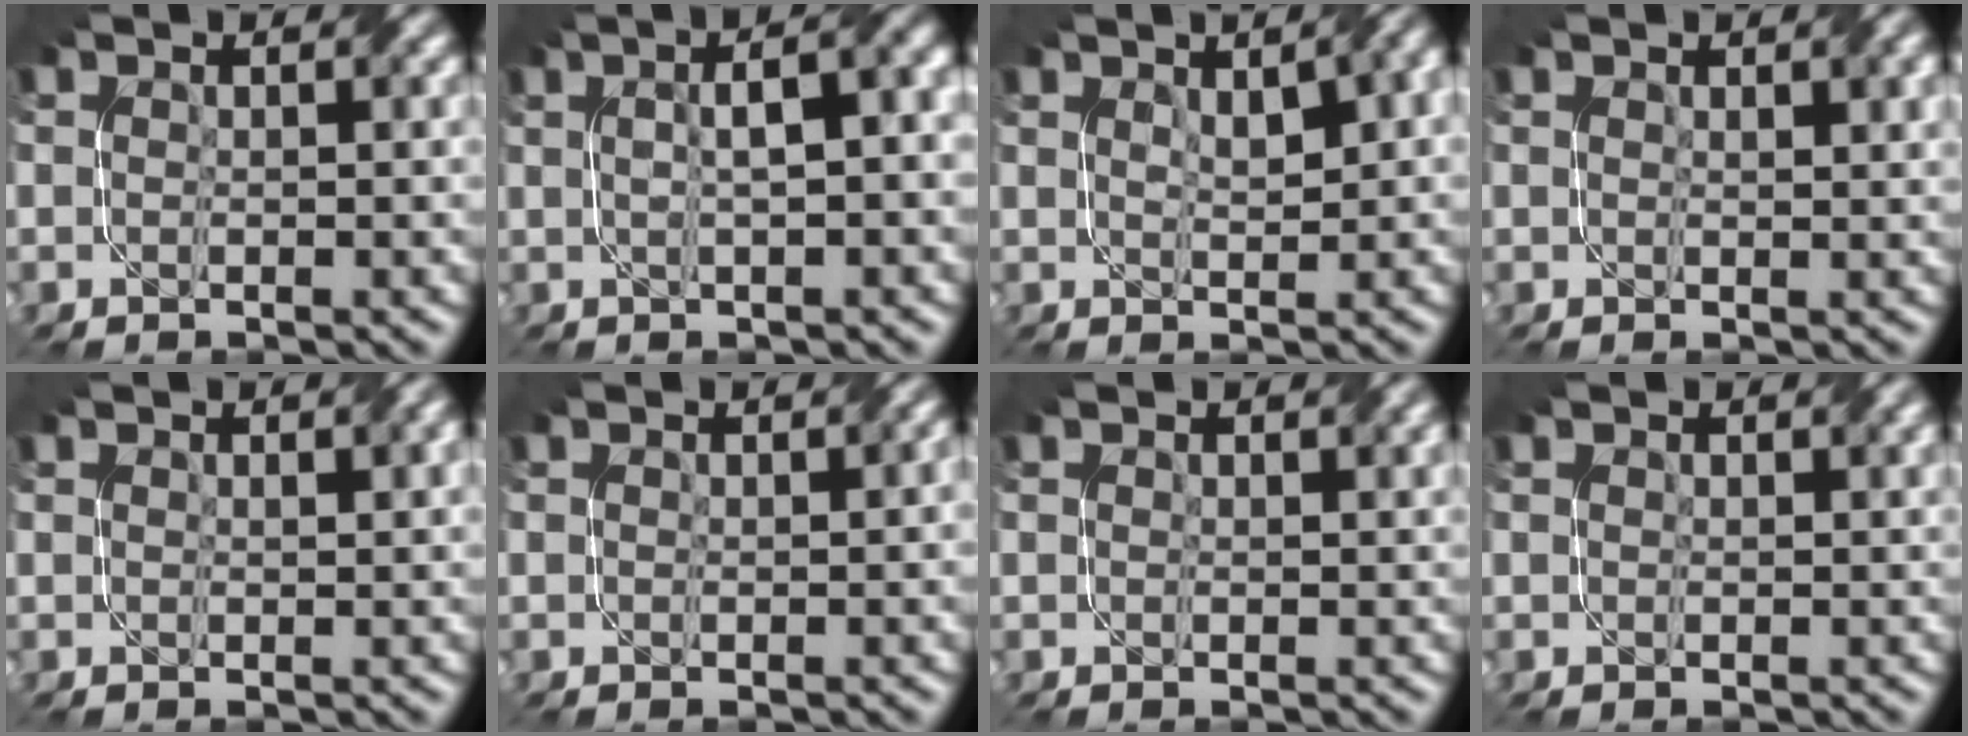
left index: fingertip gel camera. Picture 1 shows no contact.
{"total": 6.3, "force": [1.2, 2.0, 5.8], "torque": [-0.056, 0.027, 0.007]}
{"total": 4.2, "force": [1.7, 1.5, 3.6], "torque": [-0.055, 0.004, 0.030]}
{"total": 1.5, "force": [0.9, 0.3, 1.1], "torque": [-0.013, -0.002, 0.016]}
{"total": 1.3, "force": [0.6, 0.2, 1.1], "torque": [-0.013, 0.001, 0.010]}
{"total": 0.7, "force": [-0.6, -0.1, 0.4], "torque": [0.000, 0.004, -0.009]}
{"total": 0.0}
{"total": 0.0}